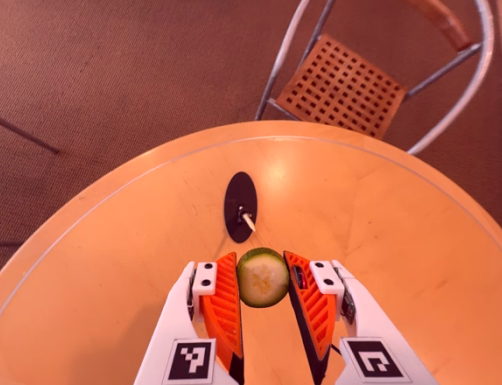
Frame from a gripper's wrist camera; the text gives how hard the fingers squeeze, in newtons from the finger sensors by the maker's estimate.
{"total": 6.8, "left": 6.9, "right": 6.7}